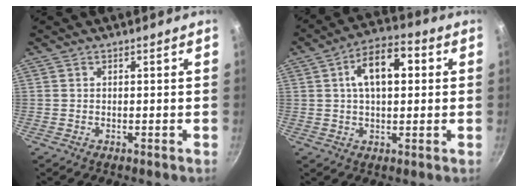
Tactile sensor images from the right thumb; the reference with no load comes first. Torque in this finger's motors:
{"motor_torque": [-0.82, 0.98, 0.78, 0.13, 0.09]}